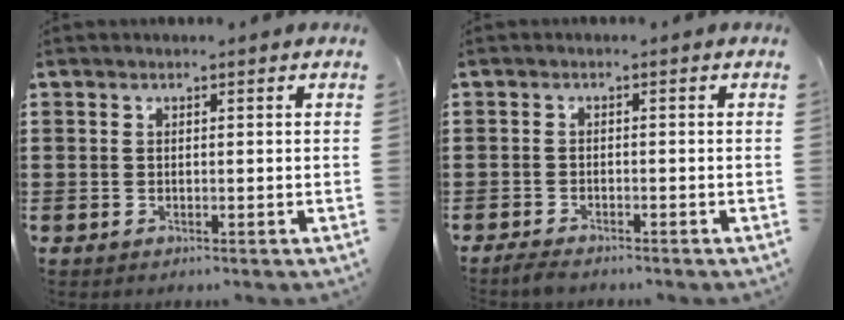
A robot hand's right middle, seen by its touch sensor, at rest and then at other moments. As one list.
[{"total": 1.6, "force": [-1.5, 0.2, 0.5], "torque": [-0.018, -0.001, -0.032]}]